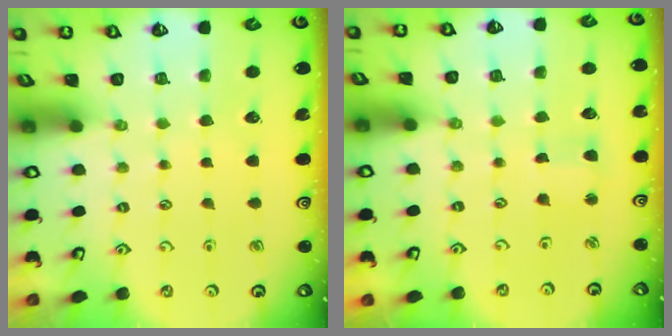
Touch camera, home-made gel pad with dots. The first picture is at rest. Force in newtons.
{"total": 2.4, "press": 2.4, "slide": 0.4}